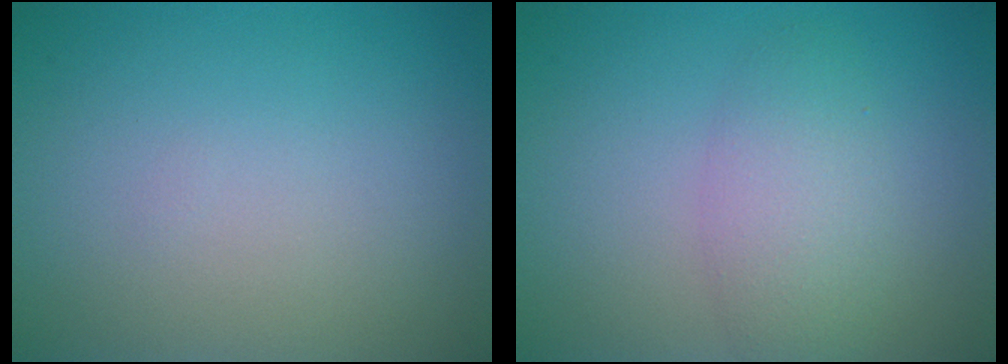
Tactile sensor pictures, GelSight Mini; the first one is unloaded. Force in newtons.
{"total": 3.3, "press": 3.3, "slide": 0.2}